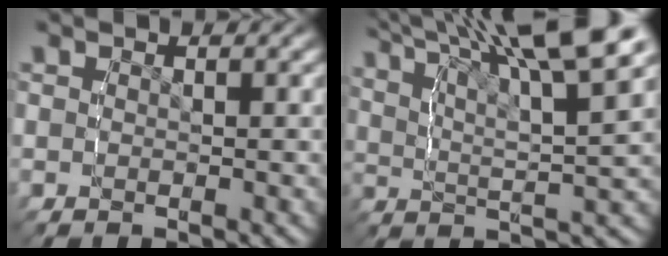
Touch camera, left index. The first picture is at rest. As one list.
[{"total": 9.6, "force": [5.5, 3.0, 7.3], "torque": [-0.099, 0.011, 0.082]}]